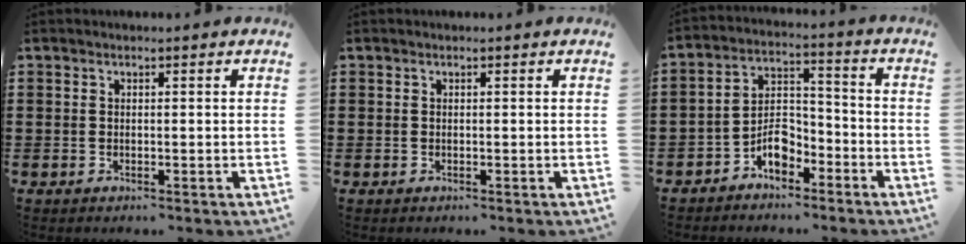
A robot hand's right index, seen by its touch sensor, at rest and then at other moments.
{"total": 0.0}
{"total": 6.1, "force": [-4.1, 3.2, 3.2], "torque": [-0.062, 0.019, -0.077]}